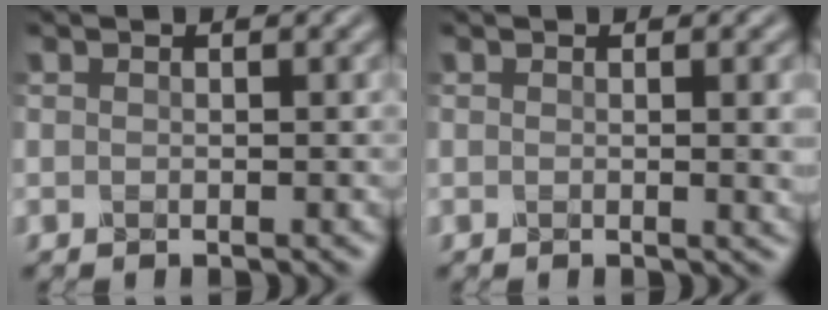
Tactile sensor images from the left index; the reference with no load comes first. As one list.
[{"total": 3.3, "force": [-0.2, 1.6, 2.9], "torque": [-0.019, 0.003, -0.008]}]